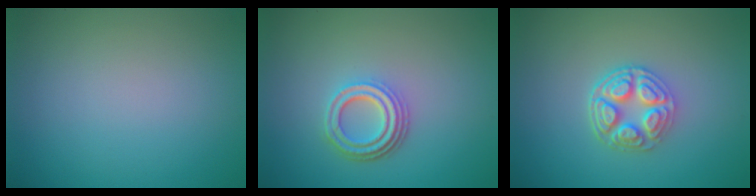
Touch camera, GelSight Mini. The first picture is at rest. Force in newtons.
{"total": 3.9, "press": 3.0, "slide": 2.5}
{"total": 4.5, "press": 3.6, "slide": 2.6}